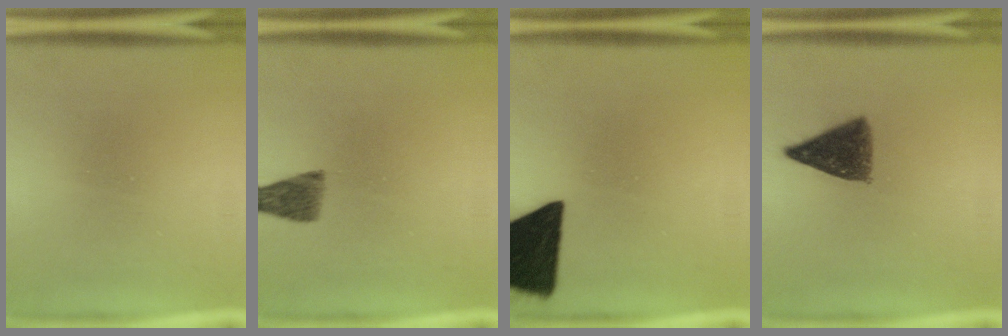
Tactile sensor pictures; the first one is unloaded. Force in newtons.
{"total": 4.7}
{"total": 18.0}
{"total": 7.0}